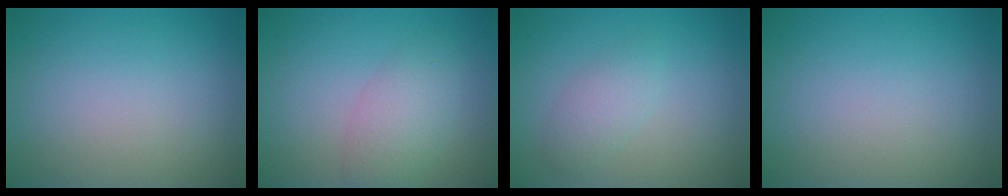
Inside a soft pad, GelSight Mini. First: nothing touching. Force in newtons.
{"total": 2.3, "press": 2.3, "slide": 0.2}
{"total": 1.9, "press": 1.9, "slide": 0.1}
{"total": 0.0}